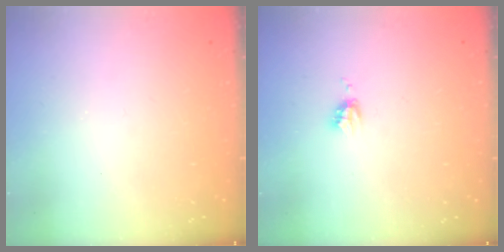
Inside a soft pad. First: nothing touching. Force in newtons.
{"total": 2.9, "press": 2.9, "slide": 0.3}